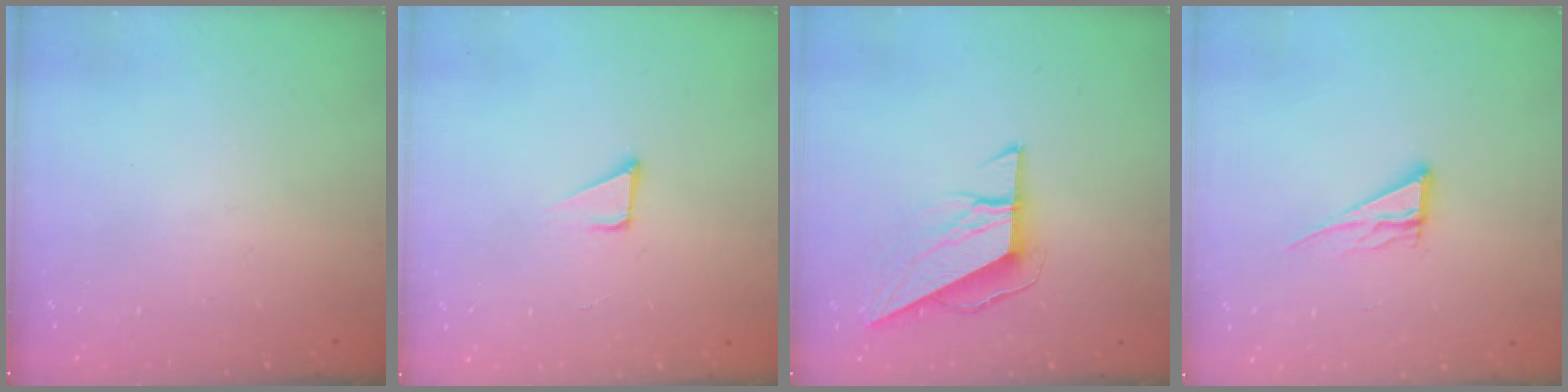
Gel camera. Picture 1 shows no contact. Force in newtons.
{"total": 2.2, "press": 2.2, "slide": 0.2}
{"total": 8.4, "press": 8.4, "slide": 0.4}
{"total": 8.2, "press": 8.1, "slide": 0.7}